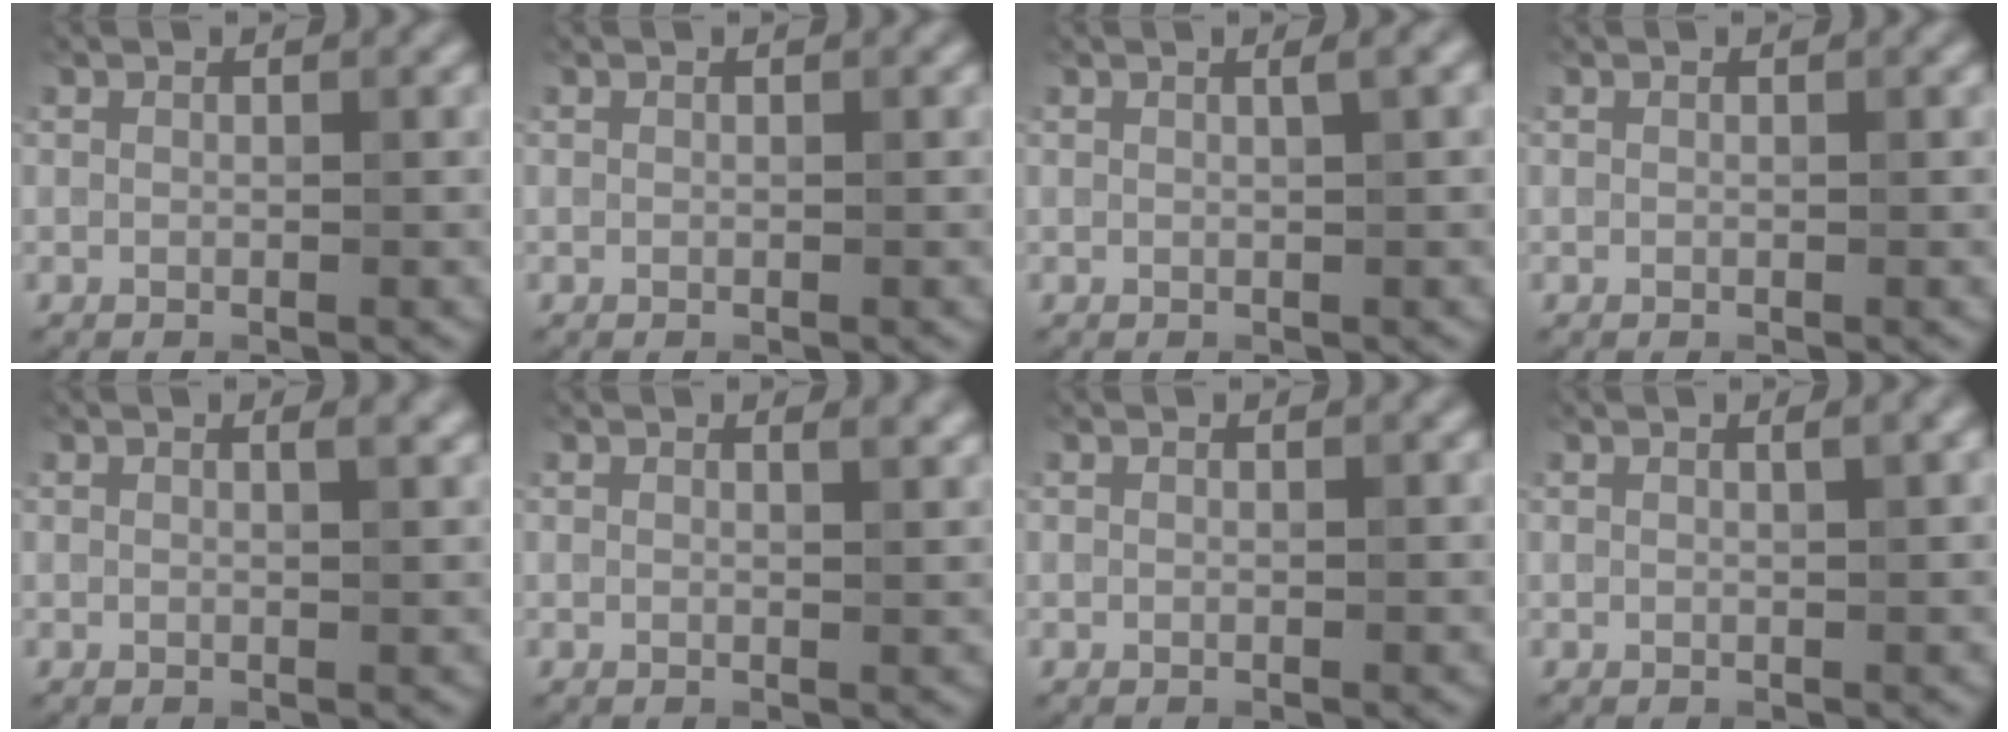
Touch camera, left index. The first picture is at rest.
{"total": 0.0}
{"total": 1.7, "force": [0.6, 0.6, 1.5], "torque": [-0.015, 0.007, 0.002]}
{"total": 0.0}
{"total": 1.1, "force": [0.6, 0.4, 0.9], "torque": [-0.008, 0.003, 0.008]}
{"total": 1.3, "force": [0.9, 0.5, 0.8], "torque": [-0.006, 0.003, 0.013]}
{"total": 0.0}
{"total": 1.3, "force": [0.5, 0.4, 1.1], "torque": [-0.012, 0.005, 0.004]}